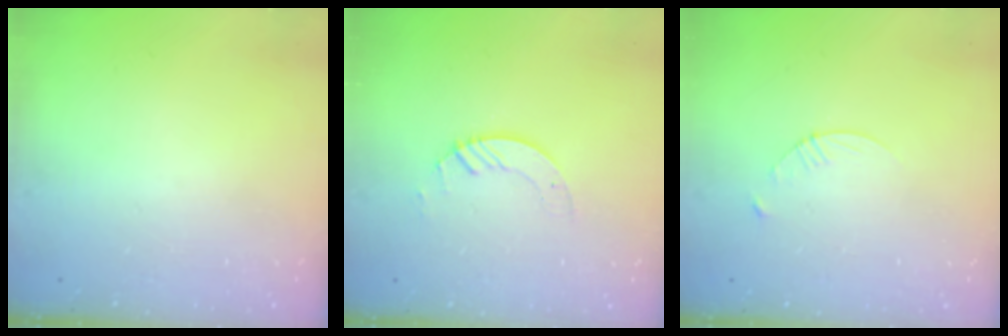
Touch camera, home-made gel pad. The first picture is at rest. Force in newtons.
{"total": 2.6, "press": 2.6, "slide": 0.3}
{"total": 3.8, "press": 3.8, "slide": 0.5}